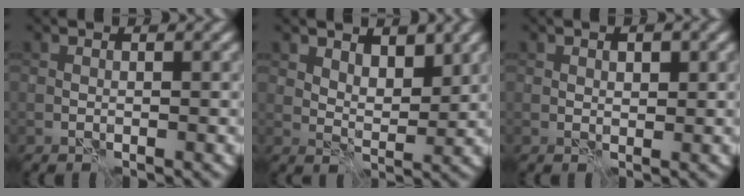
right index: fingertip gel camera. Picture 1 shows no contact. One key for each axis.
{"total": 3.0, "fx": 2.0, "fy": 1.6, "fz": 1.6, "tx": -0.027, "ty": -0.014, "tz": 0.034}
{"total": 1.4, "fx": 0.6, "fy": 0.8, "fz": 0.9, "tx": -0.013, "ty": 0.001, "tz": 0.009}